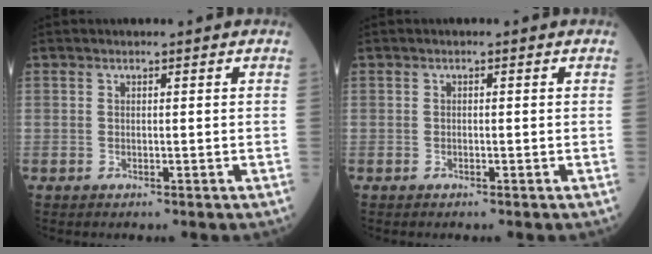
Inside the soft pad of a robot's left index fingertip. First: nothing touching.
{"total": 0.0}